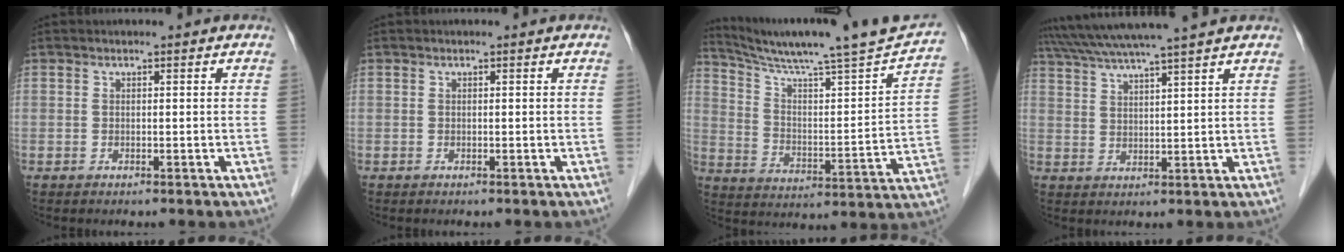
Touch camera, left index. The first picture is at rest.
{"total": 0.0}
{"total": 21.9, "force": [19.9, -1.2, 9.1], "torque": [-0.154, -0.046, 0.291]}
{"total": 11.9, "force": [10.4, -1.3, 5.6], "torque": [-0.101, 0.026, 0.159]}